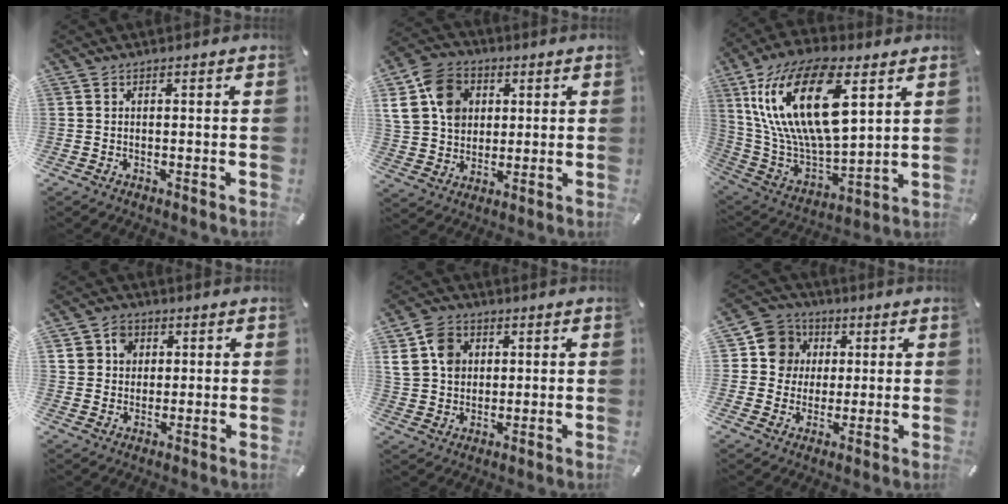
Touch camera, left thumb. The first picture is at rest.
{"total": 13.0, "force": [3.2, 10.8, 6.4], "torque": [-0.147, 0.006, 0.062]}
{"total": 24.3, "force": [10.0, 11.7, 18.8], "torque": [-0.393, -0.030, 0.167]}
{"total": 6.6, "force": [1.8, 6.1, 1.7], "torque": [-0.025, 0.007, 0.032]}
{"total": 9.0, "force": [2.3, 7.7, 4.2], "torque": [-0.096, 0.012, 0.044]}
{"total": 9.9, "force": [1.3, 9.6, 2.1], "torque": [-0.028, 0.000, 0.026]}